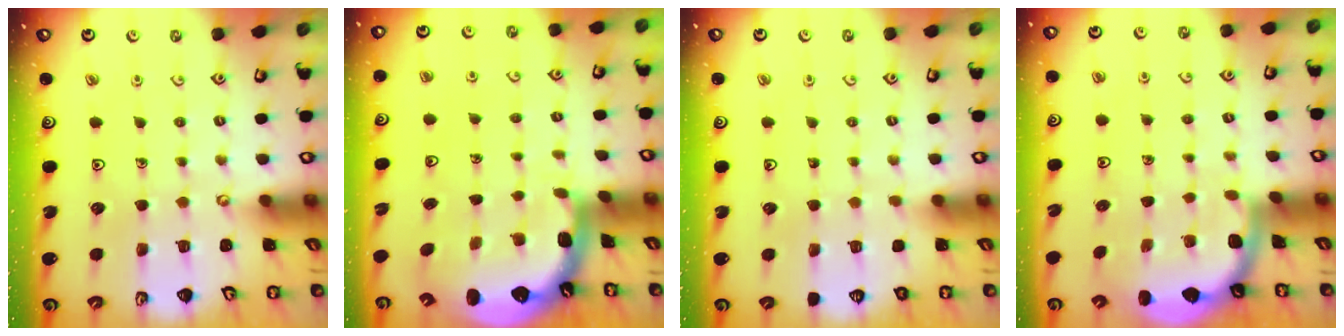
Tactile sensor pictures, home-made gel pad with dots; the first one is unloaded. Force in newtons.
{"total": 3.4, "press": 2.6, "slide": 2.3}
{"total": 0.0}
{"total": 1.3, "press": 1.3, "slide": 0.1}